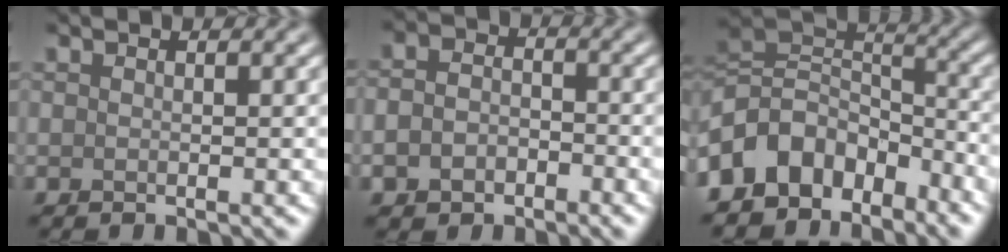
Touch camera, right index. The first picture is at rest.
{"total": 3.8, "force": [-1.6, 2.9, 1.9], "torque": [-0.029, -0.006, -0.034]}
{"total": 8.5, "force": [-5.2, 5.5, 3.8], "torque": [-0.052, 0.010, -0.112]}